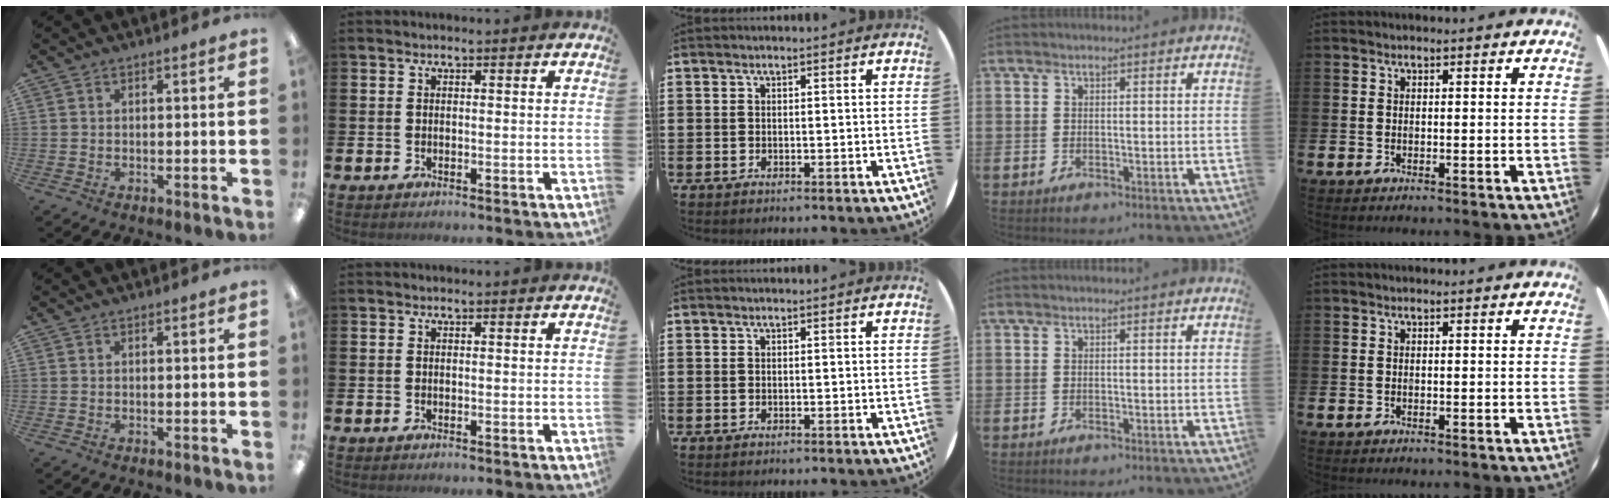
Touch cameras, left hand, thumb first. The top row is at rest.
{}